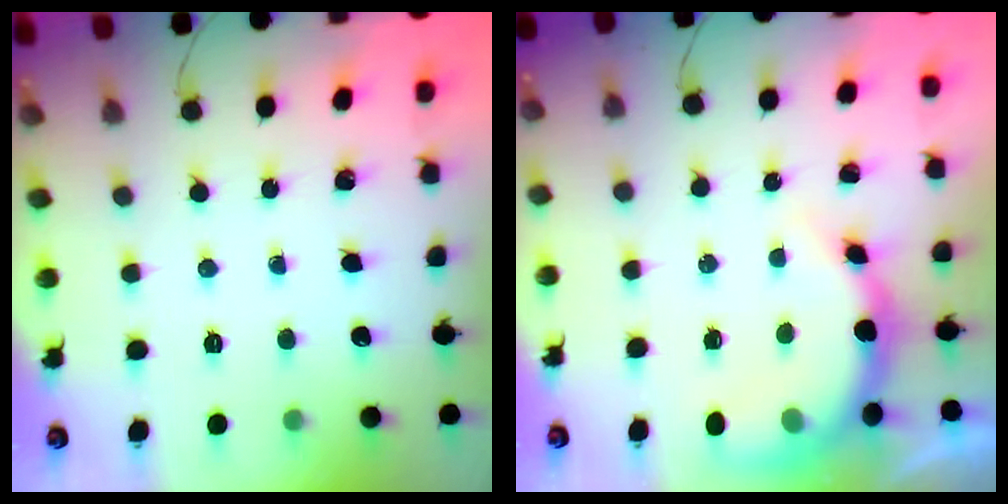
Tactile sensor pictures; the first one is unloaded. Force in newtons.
{"total": 10.1, "press": 10.0, "slide": 1.3}